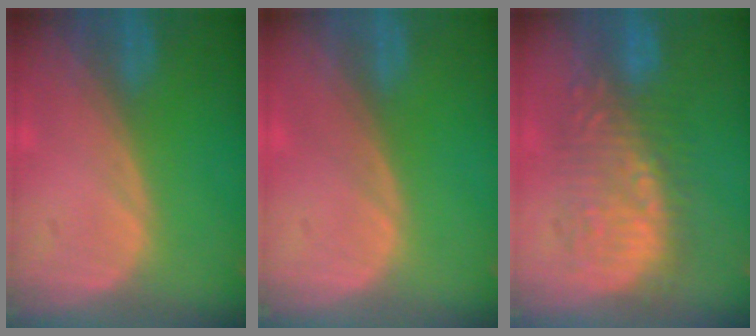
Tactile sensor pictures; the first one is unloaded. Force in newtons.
{"total": 0.0}
{"total": 8.8, "press": 8.8, "slide": 0.2}